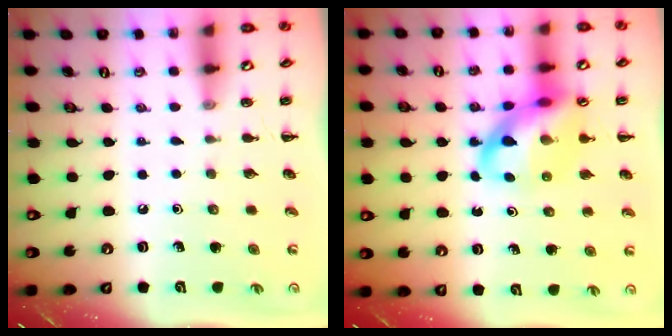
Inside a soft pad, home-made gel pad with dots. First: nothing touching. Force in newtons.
{"total": 14.6, "press": 14.1, "slide": 3.8}